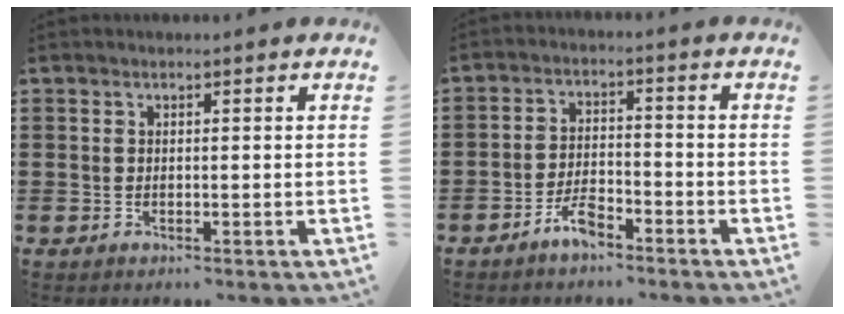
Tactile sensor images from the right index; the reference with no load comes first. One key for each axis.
{"total": 4.5, "fx": -3.5, "fy": 1.5, "fz": 2.5, "tx": -0.056, "ty": 0.008, "tz": -0.069}